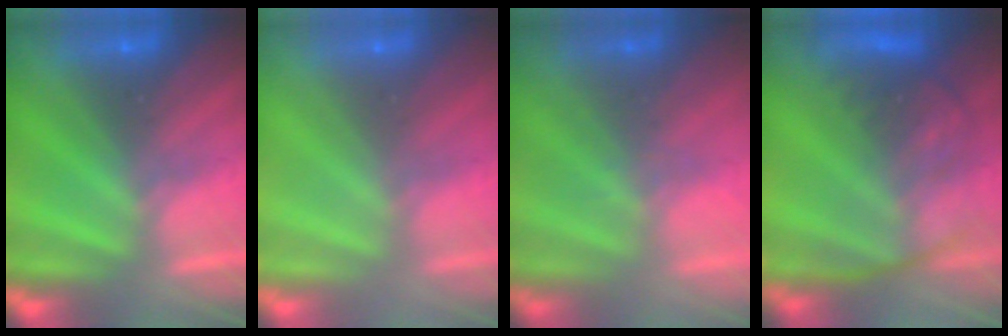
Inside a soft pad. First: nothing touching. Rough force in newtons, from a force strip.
{"total": 3.3}
{"total": 1.6}
{"total": 7.4}